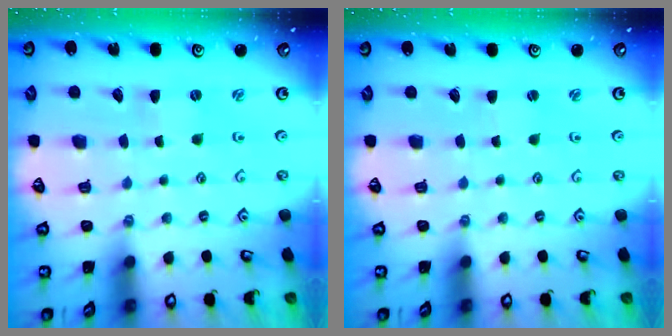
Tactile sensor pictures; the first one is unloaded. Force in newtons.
{"total": 1.0, "press": 1.0, "slide": 0.2}